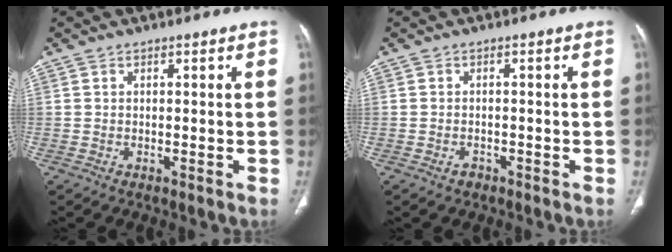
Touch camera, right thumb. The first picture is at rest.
{"total": 1.2, "force": [-0.8, 0.8, 0.4], "torque": [-0.008, 0.005, -0.012]}